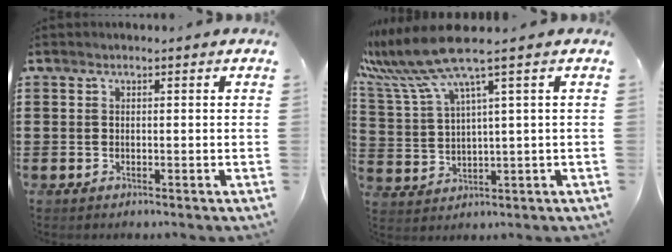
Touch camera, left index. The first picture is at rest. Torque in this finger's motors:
{"motor_torque": [0.97, 0.27, 0.55, 0.21]}